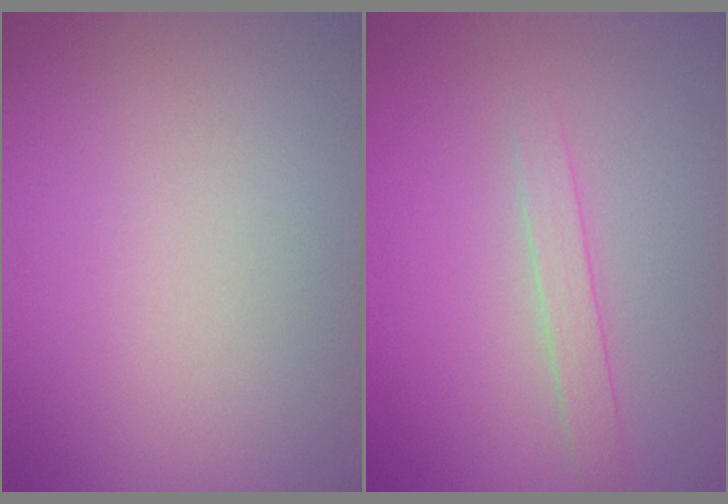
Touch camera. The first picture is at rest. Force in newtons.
{"total": 1.6, "press": 1.6, "slide": 0.0}